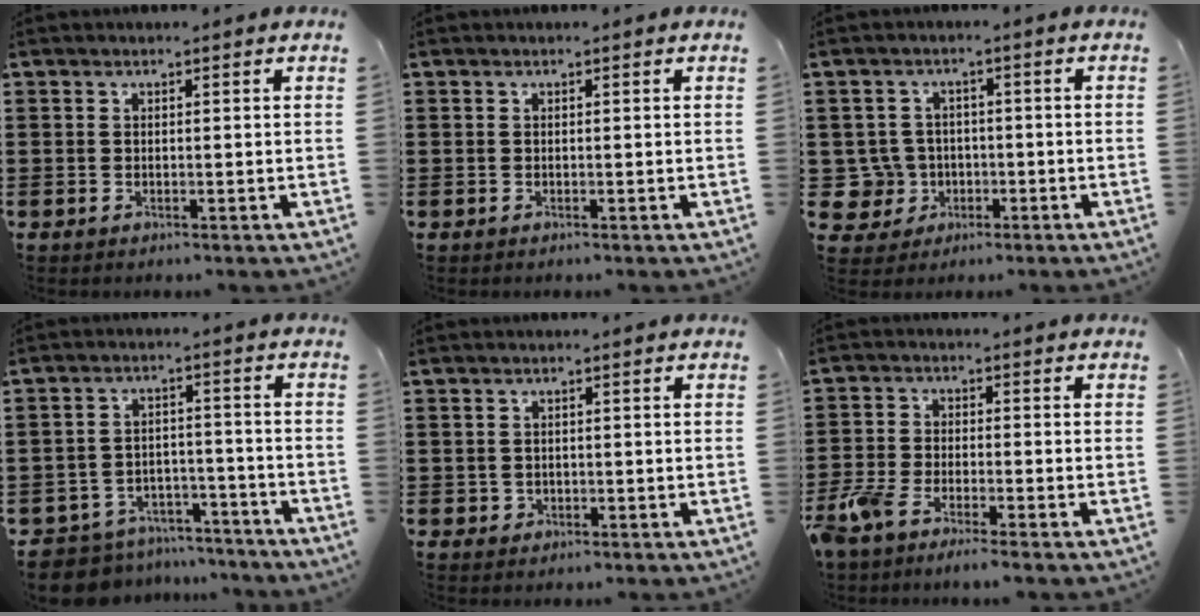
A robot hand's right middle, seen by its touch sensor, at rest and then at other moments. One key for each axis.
{"total": 0.0}
{"total": 5.8, "fx": -1.0, "fy": 5.4, "fz": 1.9, "tx": -0.071, "ty": 0.006, "tz": -0.021}
{"total": 7.3, "fx": -7.1, "fy": 1.3, "fz": 0.5, "tx": -0.023, "ty": 0.013, "tz": -0.145}
{"total": 0.8, "fx": -0.1, "fy": 0.8, "fz": 0.1, "tx": -0.005, "ty": 0.006, "tz": -0.003}
{"total": 4.4, "fx": -3.9, "fy": 0.7, "fz": 1.9, "tx": -0.070, "ty": -0.014, "tz": -0.085}